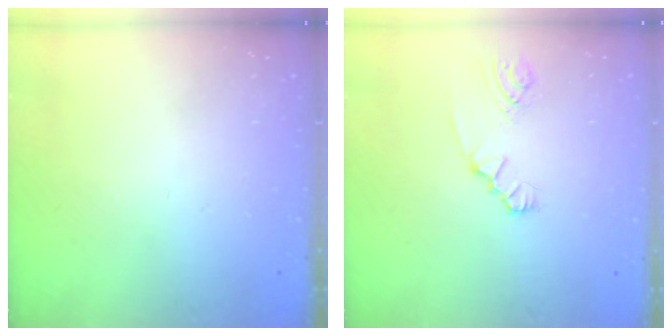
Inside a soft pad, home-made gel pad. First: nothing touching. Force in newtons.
{"total": 1.8, "press": 1.8, "slide": 0.2}